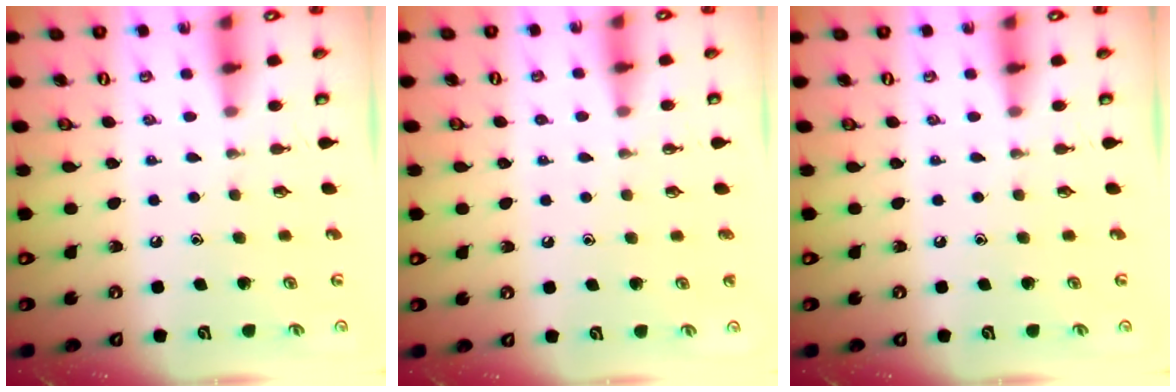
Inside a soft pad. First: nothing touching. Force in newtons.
{"total": 0.9, "press": 0.9, "slide": 0.0}
{"total": 0.0}